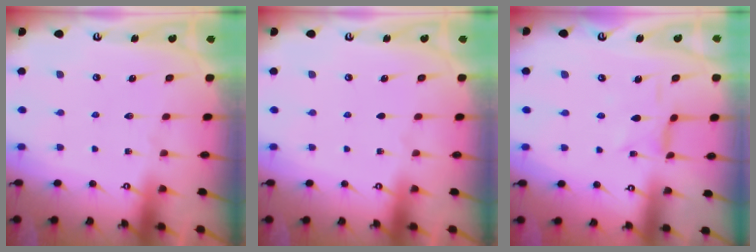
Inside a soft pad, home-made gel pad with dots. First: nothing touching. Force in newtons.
{"total": 0.0}
{"total": 1.6, "press": 1.6, "slide": 0.4}